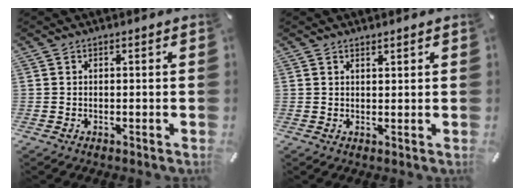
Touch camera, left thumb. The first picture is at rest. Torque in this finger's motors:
{"motor_torque": [-0.12, -0.46, 0.01, 0.23, -0.01]}